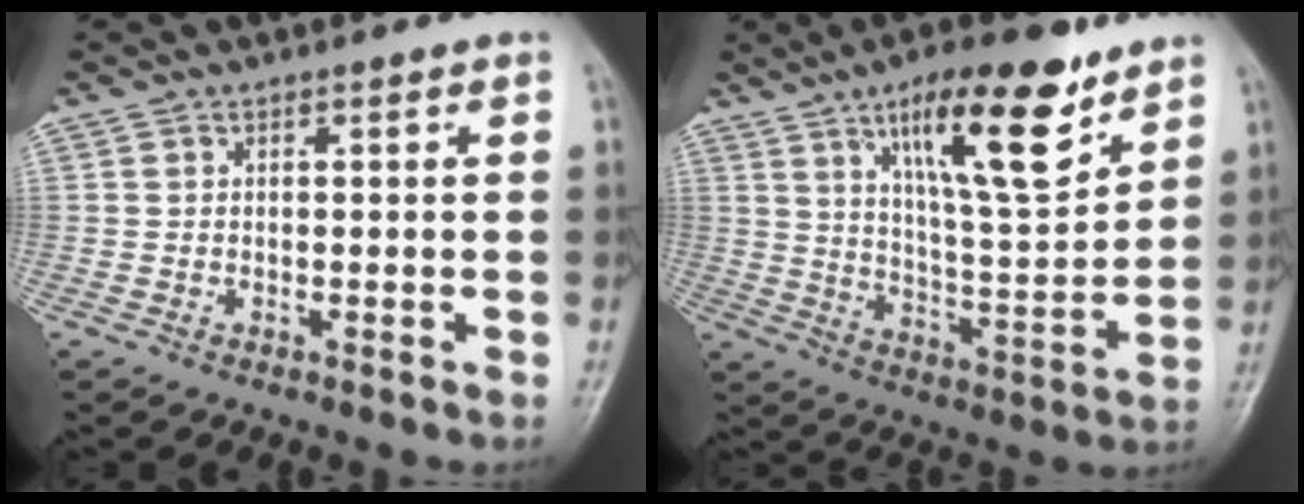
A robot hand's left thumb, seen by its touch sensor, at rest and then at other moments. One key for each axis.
{"total": 17.9, "fx": 10.4, "fy": 5.2, "fz": 13.6, "tx": -0.190, "ty": -0.055, "tz": 0.174}